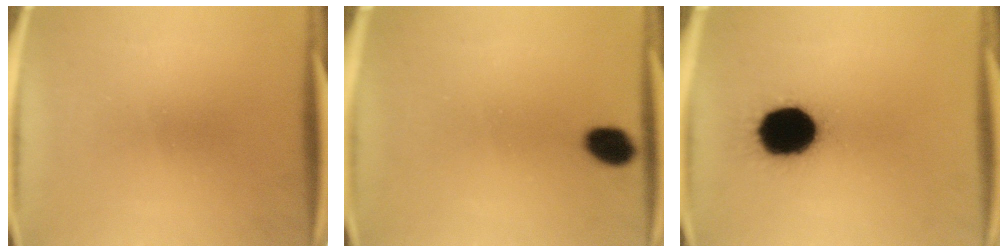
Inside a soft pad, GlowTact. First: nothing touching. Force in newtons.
{"total": 5.1}
{"total": 19.4}